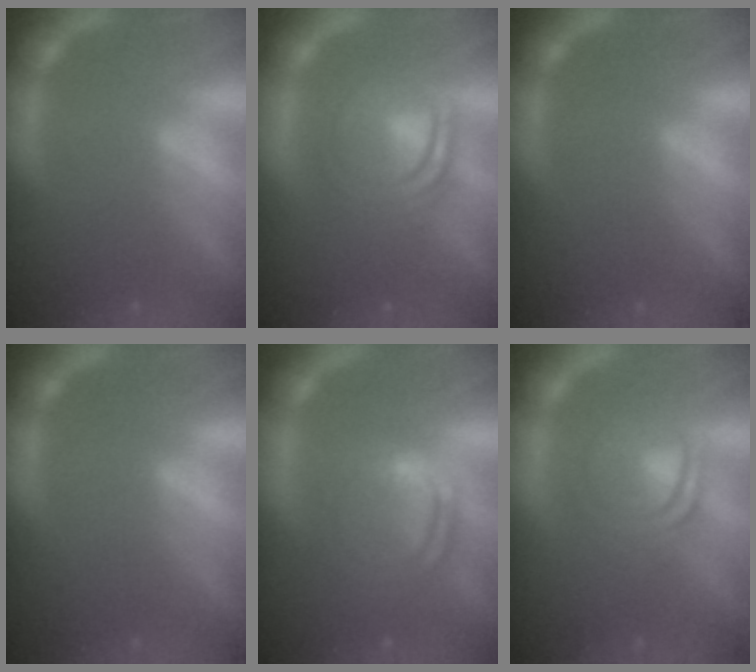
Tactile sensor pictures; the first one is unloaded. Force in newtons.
{"total": 6.5}
{"total": 0.0}
{"total": 0.0}
{"total": 6.5}
{"total": 5.0}